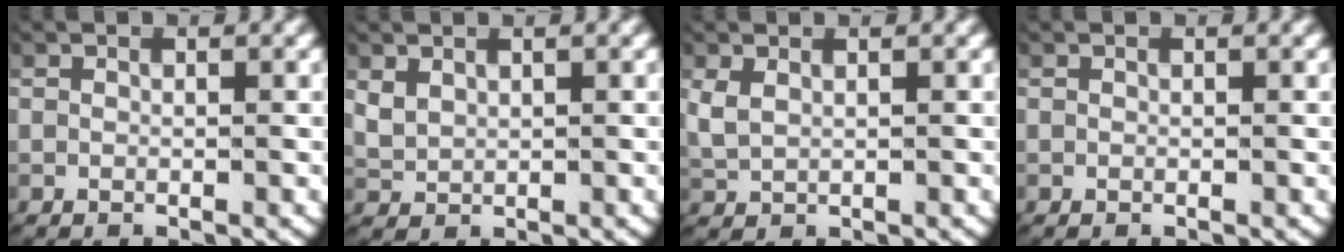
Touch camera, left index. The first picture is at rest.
{"total": 2.4, "force": [0.8, 2.0, 0.9], "torque": [-0.038, -0.009, 0.026]}
{"total": 2.5, "force": [0.7, 1.9, 1.4], "torque": [-0.044, -0.004, 0.022]}
{"total": 0.0}